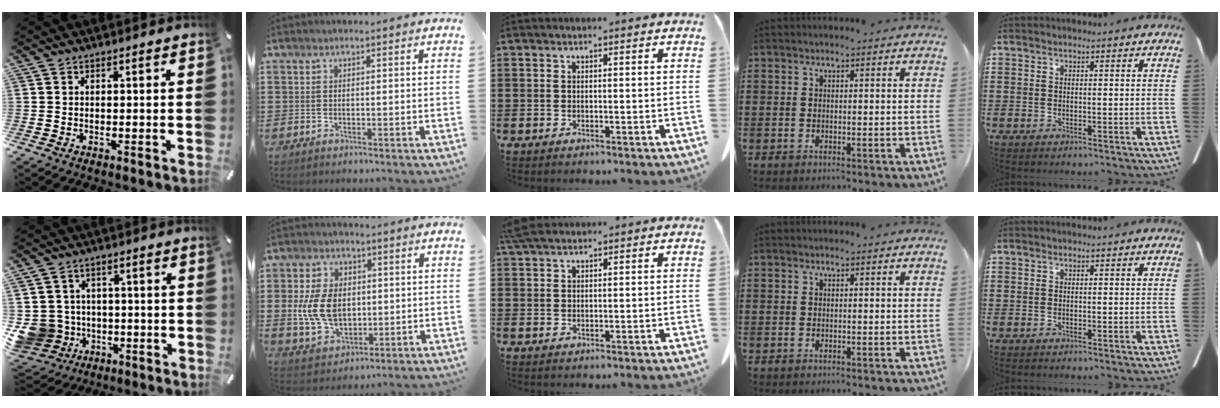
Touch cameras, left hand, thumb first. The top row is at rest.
{"thumb": {"total": 9.3, "force": [-1.8, 8.9, 2.0], "torque": [-0.072, 0.007, -0.028]}, "index": {"total": 9.0, "force": [0.5, 6.3, 6.4], "torque": [-0.162, 0.008, 0.006]}, "middle": {"total": 2.6, "force": [2.1, 0.6, 1.4], "torque": [-0.033, 0.003, 0.041]}}